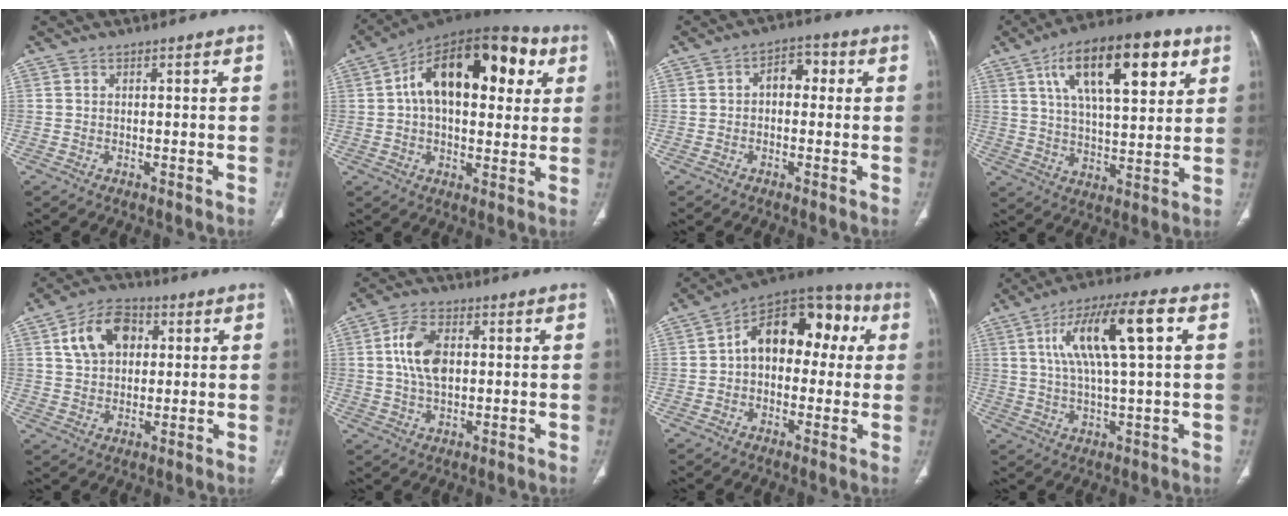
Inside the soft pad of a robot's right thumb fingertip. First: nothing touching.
{"total": 23.6, "force": [6.4, 12.7, 18.8], "torque": [-0.264, 0.026, 0.087]}
{"total": 4.9, "force": [0.4, 3.3, 3.7], "torque": [-0.033, 0.018, -0.005]}
{"total": 21.0, "force": [9.1, 8.6, 16.9], "torque": [-0.243, -0.012, 0.146]}
{"total": 10.8, "force": [3.3, 7.4, 7.1], "torque": [-0.104, 0.006, 0.055]}
{"total": 8.7, "force": [1.4, 5.1, 6.9], "torque": [-0.130, 0.003, 0.027]}
{"total": 16.8, "force": [2.6, 10.8, 12.6], "torque": [-0.135, 0.051, 0.027]}
{"total": 15.2, "force": [4.3, 3.5, 14.1], "torque": [-0.266, 0.014, 0.071]}